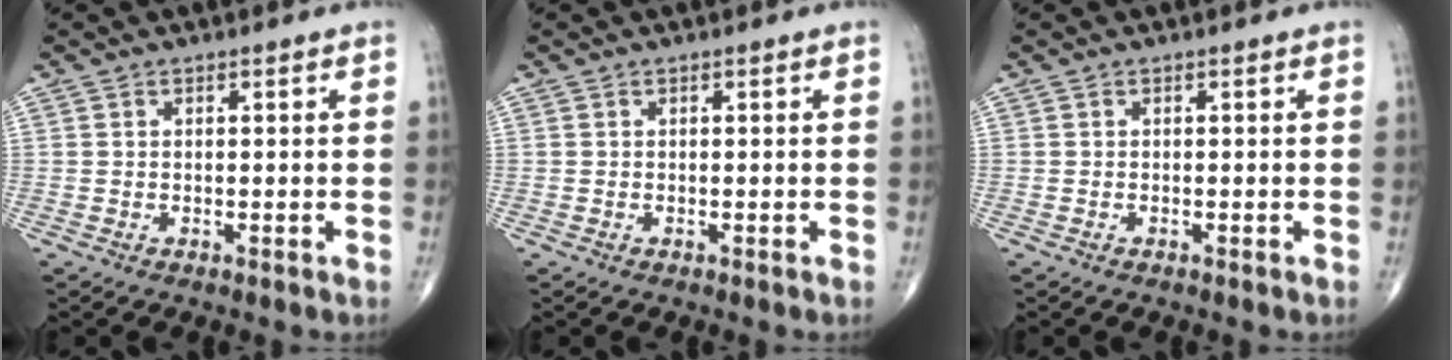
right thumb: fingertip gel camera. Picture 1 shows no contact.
{"total": 0.0}
{"total": 0.0}